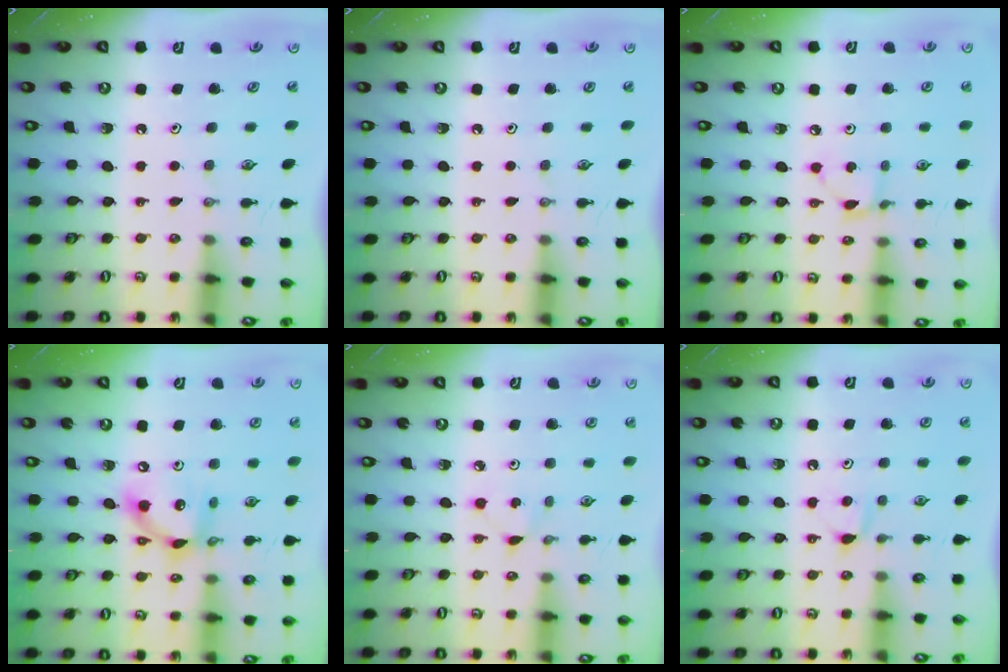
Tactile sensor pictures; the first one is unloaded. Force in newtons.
{"total": 0.0}
{"total": 2.2, "press": 2.2, "slide": 0.1}
{"total": 12.3, "press": 12.3, "slide": 0.7}
{"total": 3.0, "press": 3.0, "slide": 0.3}
{"total": 4.7, "press": 4.7, "slide": 0.5}